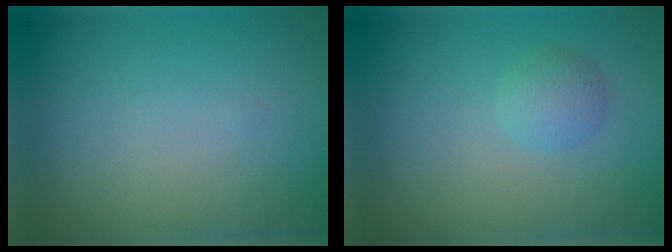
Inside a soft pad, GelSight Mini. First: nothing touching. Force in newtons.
{"total": 1.7, "press": 1.7, "slide": 0.0}